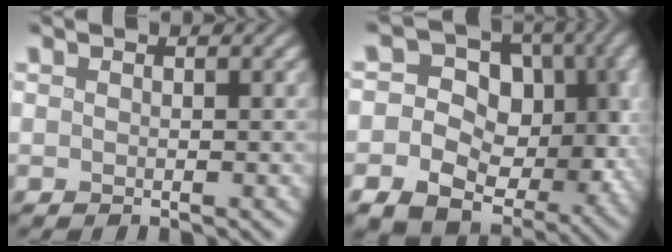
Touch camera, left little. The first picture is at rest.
{"total": 13.4, "force": [-2.8, 10.7, 7.5], "torque": [-0.110, -0.010, -0.047]}